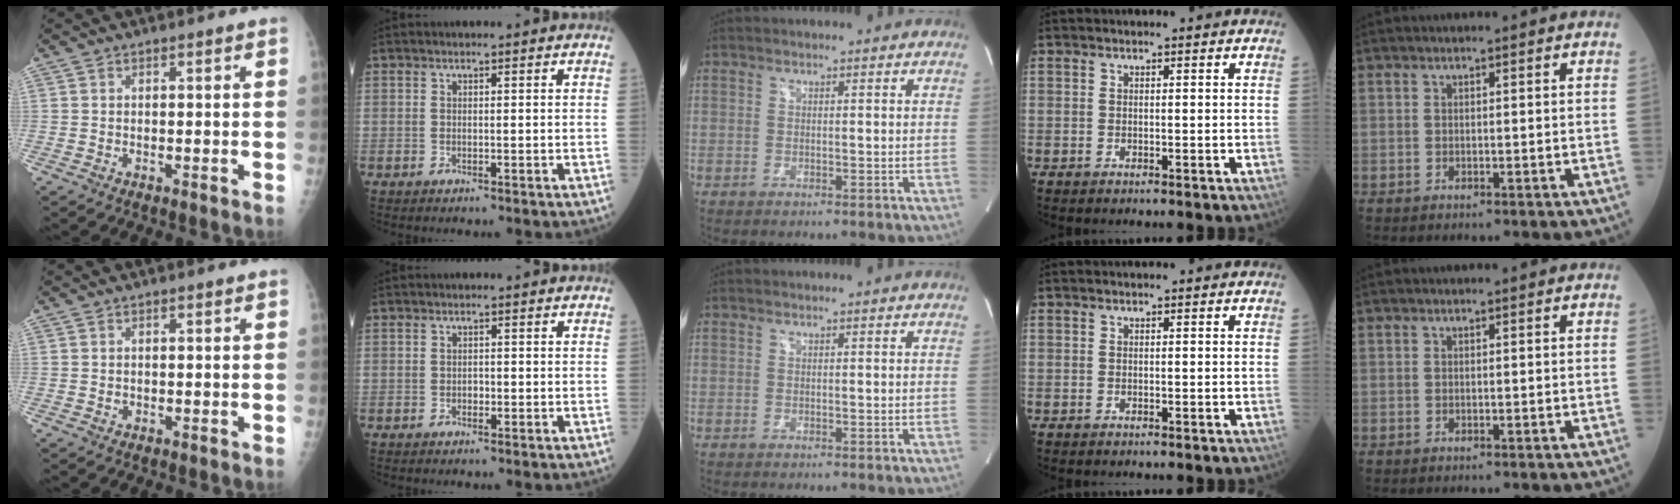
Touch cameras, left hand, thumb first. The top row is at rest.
{"thumb": {"total": 0.6, "force": [0.0, 0.5, 0.2], "torque": [-0.001, 0.001, 0.000]}, "index": {"total": 0.7, "force": [-0.3, 0.4, 0.3], "torque": [0.001, 0.000, -0.008]}}